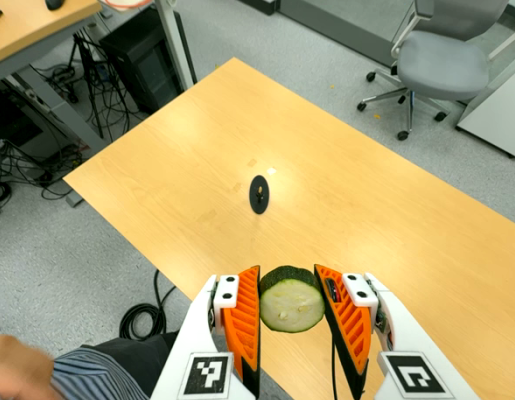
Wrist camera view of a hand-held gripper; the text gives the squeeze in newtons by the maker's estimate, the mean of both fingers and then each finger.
{"total": 11.6, "left": 10.1, "right": 13.1}